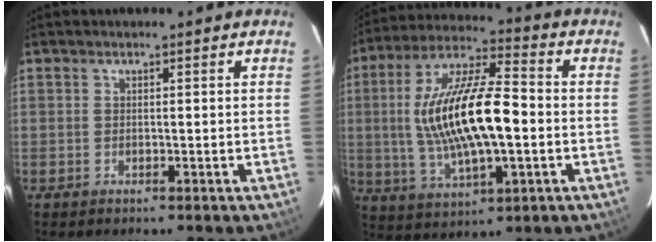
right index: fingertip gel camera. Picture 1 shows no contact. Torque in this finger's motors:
{"motor_torque": [1.05, -0.13, 1.05, 0.21]}